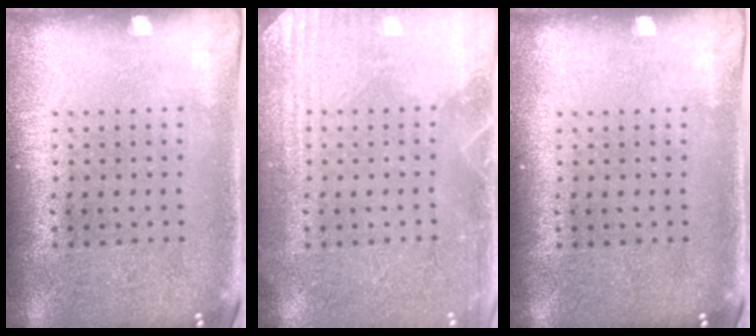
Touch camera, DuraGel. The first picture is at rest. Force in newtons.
{"total": 3.2, "press": 3.1, "slide": 0.4}
{"total": 0.0}